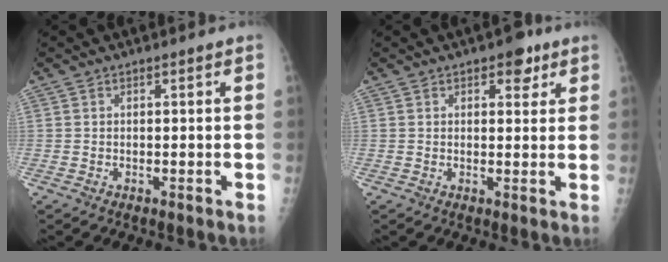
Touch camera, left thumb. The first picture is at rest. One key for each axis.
{"total": 3.9, "fx": 2.2, "fy": 2.3, "fz": 2.2, "tx": -0.005, "ty": -0.008, "tz": 0.023}